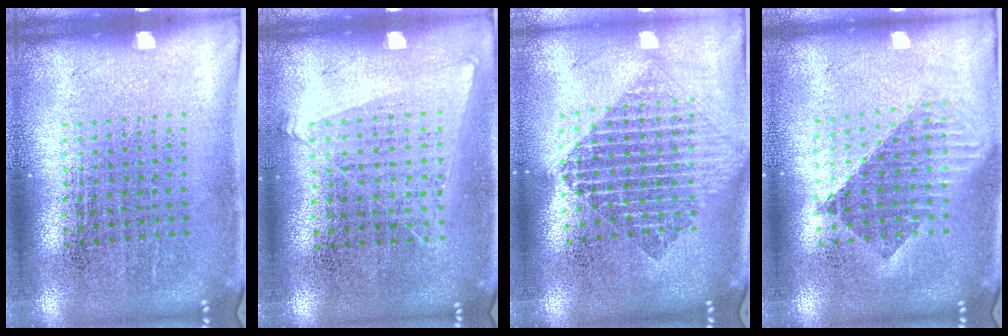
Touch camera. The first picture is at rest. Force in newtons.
{"total": 1.0, "press": 0.9, "slide": 0.5}
{"total": 2.0, "press": 1.6, "slide": 1.2}
{"total": 1.7, "press": 1.4, "slide": 1.0}